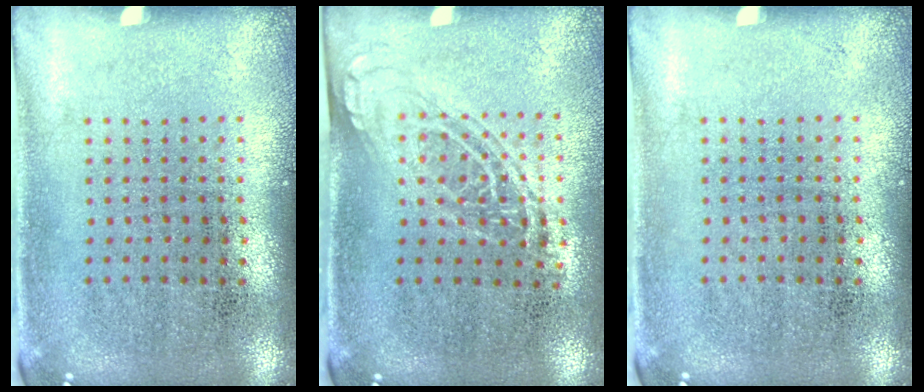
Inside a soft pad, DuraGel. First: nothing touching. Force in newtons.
{"total": 1.4, "press": 1.1, "slide": 0.8}
{"total": 0.0}